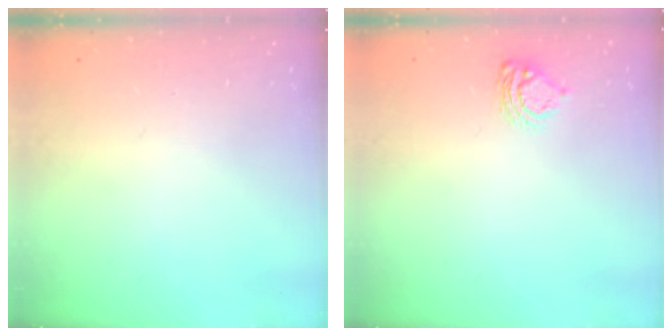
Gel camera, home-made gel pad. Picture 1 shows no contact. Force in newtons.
{"total": 6.4, "press": 6.4, "slide": 0.4}